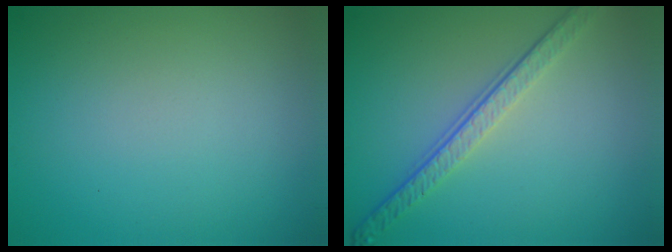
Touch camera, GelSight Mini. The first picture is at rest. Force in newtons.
{"total": 4.0, "press": 2.8, "slide": 2.8}